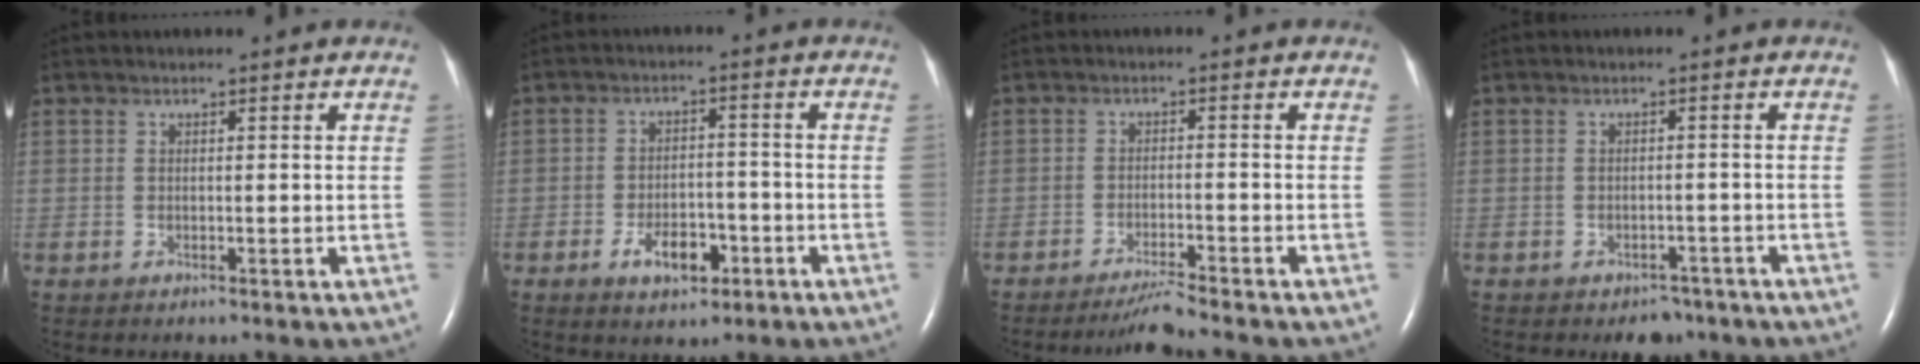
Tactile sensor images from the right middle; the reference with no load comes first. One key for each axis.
{"total": 5.7, "fx": -2.9, "fy": 2.9, "fz": 4.0, "tx": -0.068, "ty": 0.002, "tz": -0.044}
{"total": 3.4, "fx": -3.1, "fy": -1.0, "fz": 1.0, "tx": -0.023, "ty": -0.017, "tz": -0.058}
{"total": 3.1, "fx": -2.3, "fy": 1.8, "fz": 0.9, "tx": -0.009, "ty": 0.006, "tz": -0.024}